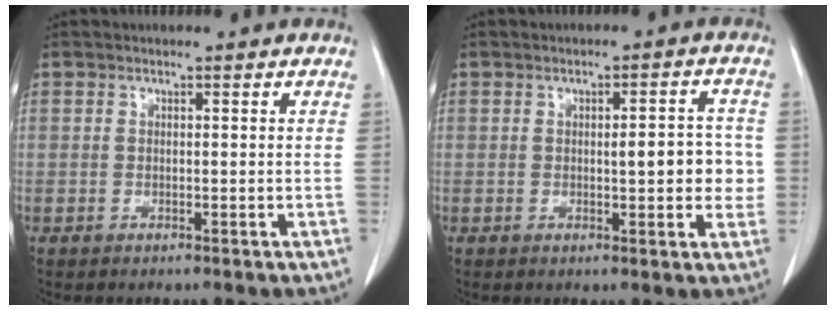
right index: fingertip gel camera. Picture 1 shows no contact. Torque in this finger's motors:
{"motor_torque": [0.40, 0.30, 0.14, 0.05]}